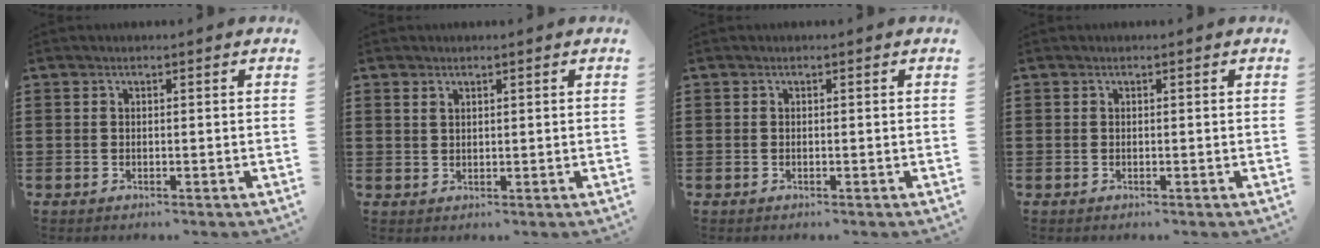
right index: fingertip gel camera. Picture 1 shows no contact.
{"total": 1.0, "force": [0.8, 0.4, 0.3], "torque": [-0.009, 0.001, 0.016]}
{"total": 0.0}
{"total": 0.0}